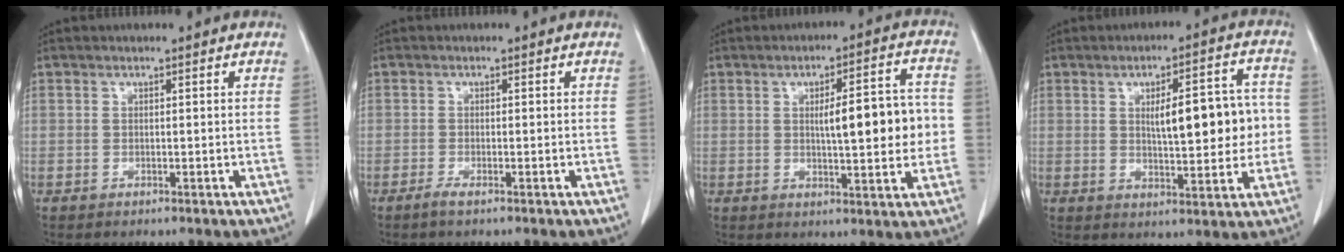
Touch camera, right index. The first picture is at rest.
{"total": 1.3, "force": [-1.0, 0.0, 0.9], "torque": [-0.020, -0.003, -0.021]}
{"total": 10.5, "force": [0.3, 2.5, 10.2], "torque": [-0.138, 0.020, 0.009]}
{"total": 11.3, "force": [0.7, 3.6, 10.7], "torque": [-0.143, 0.026, 0.019]}